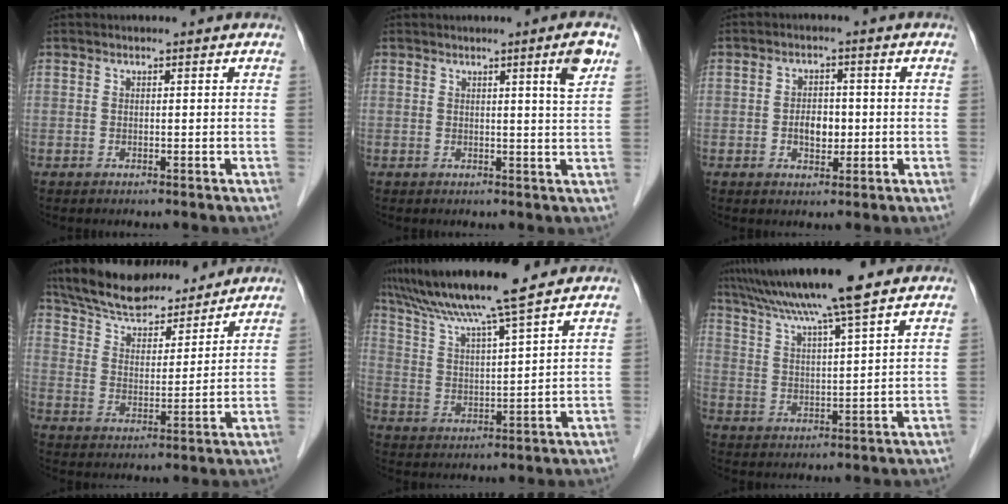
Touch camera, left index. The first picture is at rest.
{"total": 3.9, "force": [1.9, -0.6, 3.3], "torque": [-0.046, -0.009, 0.027]}
{"total": 3.8, "force": [-0.6, 2.3, 2.9], "torque": [-0.050, 0.004, -0.007]}
{"total": 15.4, "force": [13.9, 4.0, 5.2], "torque": [-0.087, 0.025, 0.232]}
{"total": 13.1, "force": [11.3, -0.8, 6.6], "torque": [-0.124, 0.019, 0.189]}
{"total": 12.7, "force": [10.4, -1.0, 7.2], "torque": [-0.128, 0.021, 0.167]}